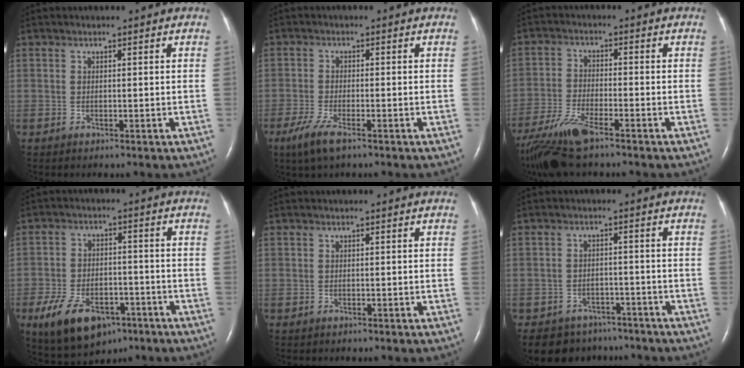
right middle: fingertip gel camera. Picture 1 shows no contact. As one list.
[{"total": 4.7, "force": [-3.0, 0.9, 3.5], "torque": [-0.084, -0.013, -0.056]}, {"total": 9.9, "force": [-7.3, 1.8, 6.4], "torque": [-0.137, -0.025, -0.136]}, {"total": 11.4, "force": [-6.3, 6.1, 7.3], "torque": [-0.136, -0.005, -0.096]}, {"total": 0.0}, {"total": 8.4, "force": [-6.8, 4.9, 1.1], "torque": [-0.018, 0.009, -0.090]}]